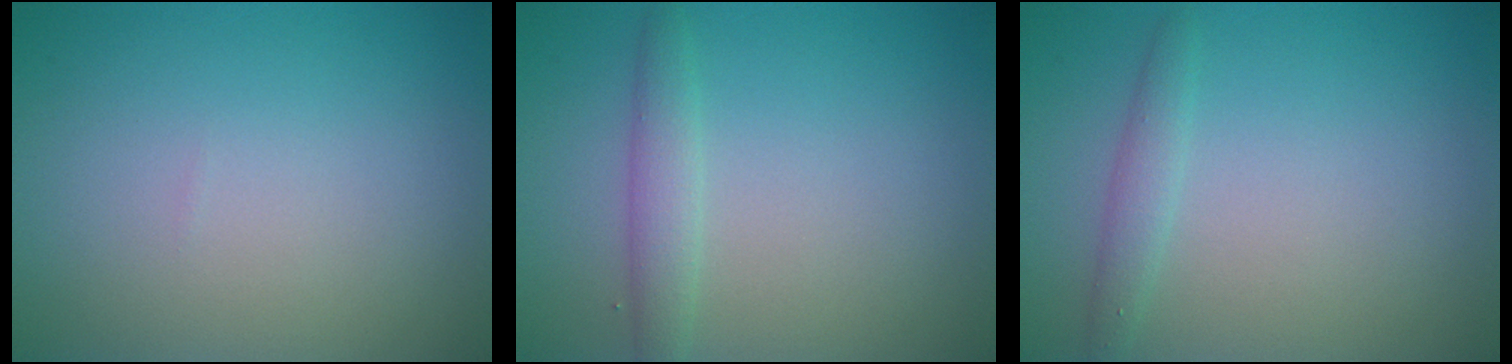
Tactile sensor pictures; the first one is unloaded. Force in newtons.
{"total": 2.0, "press": 2.0, "slide": 0.2}
{"total": 1.5, "press": 1.5, "slide": 0.0}